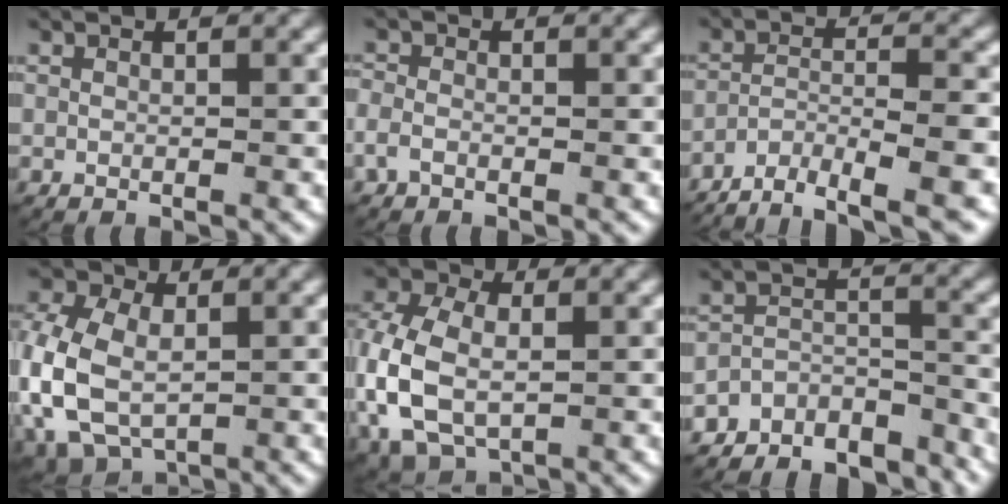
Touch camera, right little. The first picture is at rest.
{"total": 1.7, "force": [-1.0, 1.2, 0.7], "torque": [-0.023, -0.005, -0.018]}
{"total": 9.1, "force": [-7.6, 3.0, 3.9], "torque": [-0.064, -0.022, -0.117]}
{"total": 8.6, "force": [-1.0, 7.0, 4.9], "torque": [-0.153, -0.034, 0.000]}
{"total": 7.8, "force": [-0.7, 6.0, 4.9], "torque": [-0.149, -0.025, 0.006]}
{"total": 8.7, "force": [-7.4, 3.5, 2.8], "torque": [-0.039, -0.012, -0.122]}